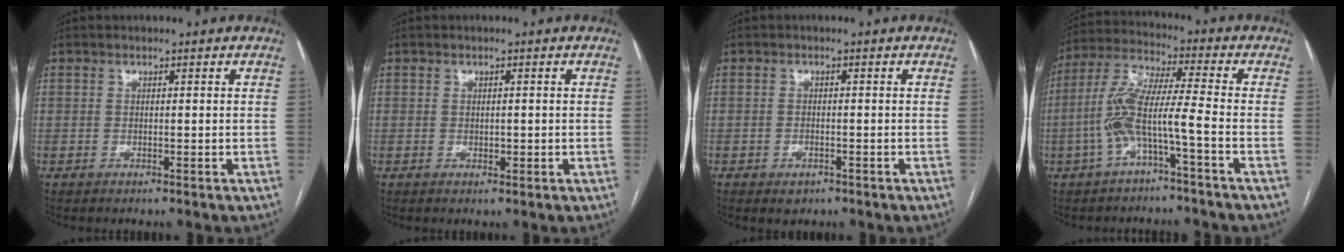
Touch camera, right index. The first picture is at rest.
{"total": 1.2, "force": [-0.1, 0.9, 0.8], "torque": [-0.009, 0.000, 0.003]}
{"total": 2.0, "force": [-1.1, 1.4, 1.0], "torque": [-0.010, 0.003, -0.007]}
{"total": 9.0, "force": [-3.2, 0.4, 8.4], "torque": [-0.182, 0.023, -0.065]}